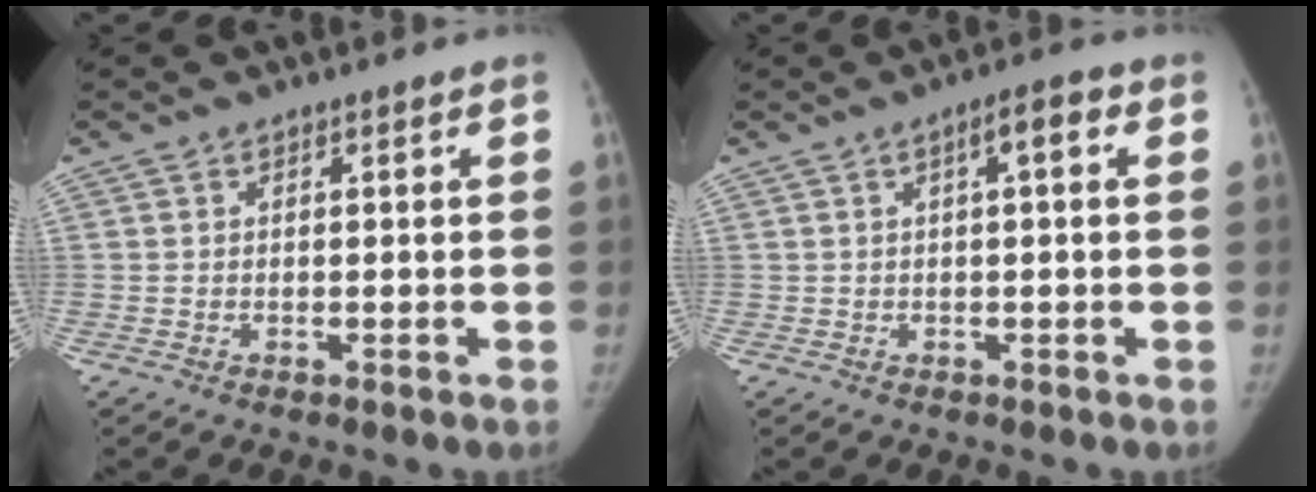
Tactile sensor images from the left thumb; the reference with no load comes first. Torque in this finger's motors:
{"motor_torque": [-0.25, 0.14, 0.20, 0.69, 0.01]}